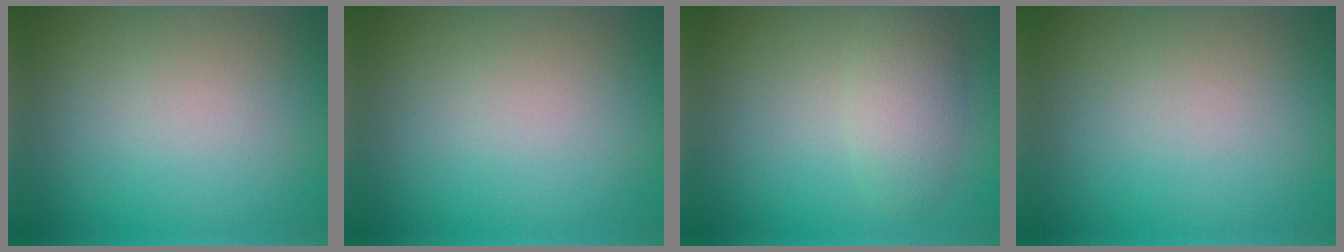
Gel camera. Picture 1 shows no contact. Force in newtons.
{"total": 0.0}
{"total": 3.1, "press": 3.1, "slide": 0.0}
{"total": 0.0}